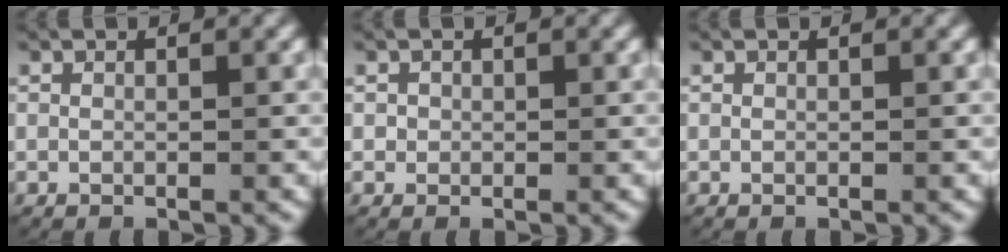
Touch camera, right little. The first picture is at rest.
{"total": 1.0, "force": [-0.1, 1.0, 0.0], "torque": [0.003, 0.003, -0.008]}
{"total": 0.0}